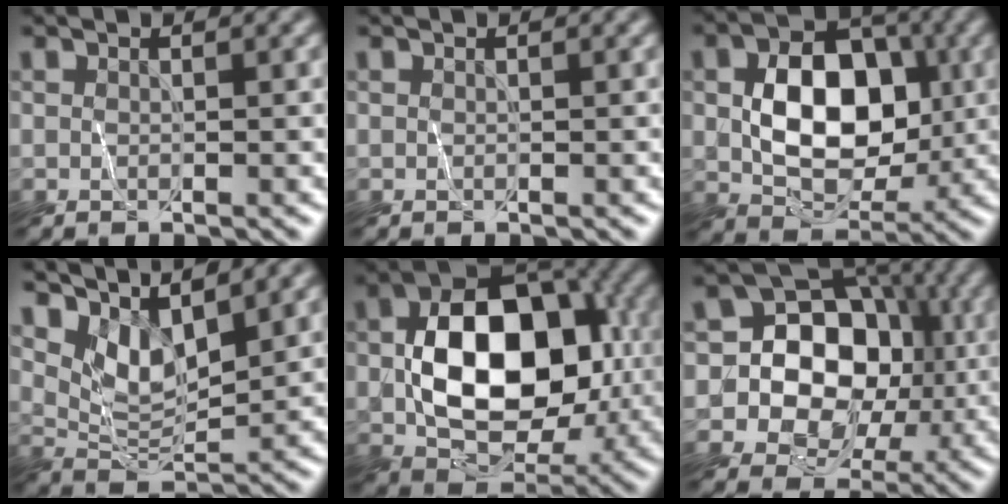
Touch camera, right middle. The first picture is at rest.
{"total": 0.0}
{"total": 8.1, "force": [0.2, 5.6, 5.8], "torque": [-0.097, 0.003, 0.001]}
{"total": 4.6, "force": [3.8, 1.0, 2.4], "torque": [-0.051, -0.008, 0.071]}
{"total": 11.7, "force": [-0.3, 7.9, 8.6], "torque": [-0.121, 0.015, -0.007]}
{"total": 12.4, "force": [-0.5, 10.5, 6.4], "torque": [-0.100, 0.019, -0.044]}